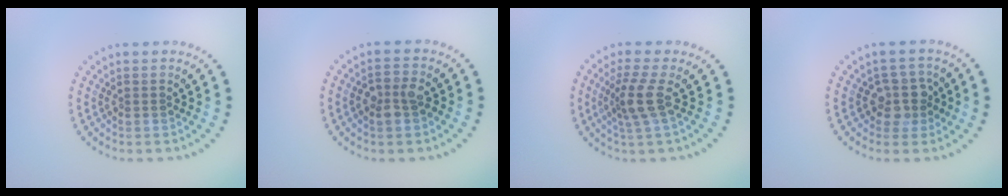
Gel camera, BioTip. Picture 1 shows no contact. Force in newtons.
{"total": 2.5, "press": 2.5, "slide": 0.4}
{"total": 2.9, "press": 2.1, "slide": 1.9}
{"total": 2.8, "press": 2.4, "slide": 1.5}